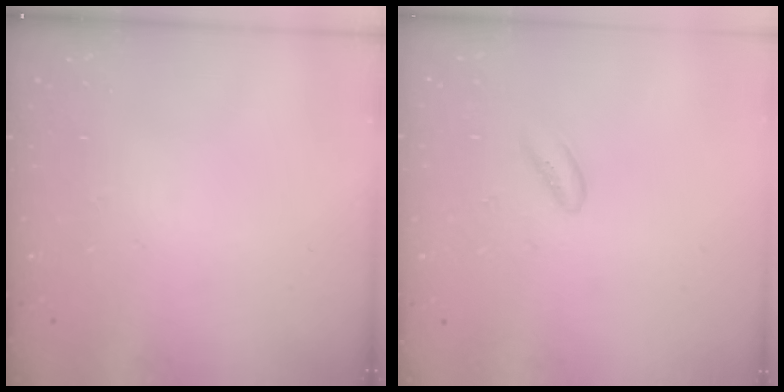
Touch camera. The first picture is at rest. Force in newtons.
{"total": 2.0, "press": 2.0, "slide": 0.2}